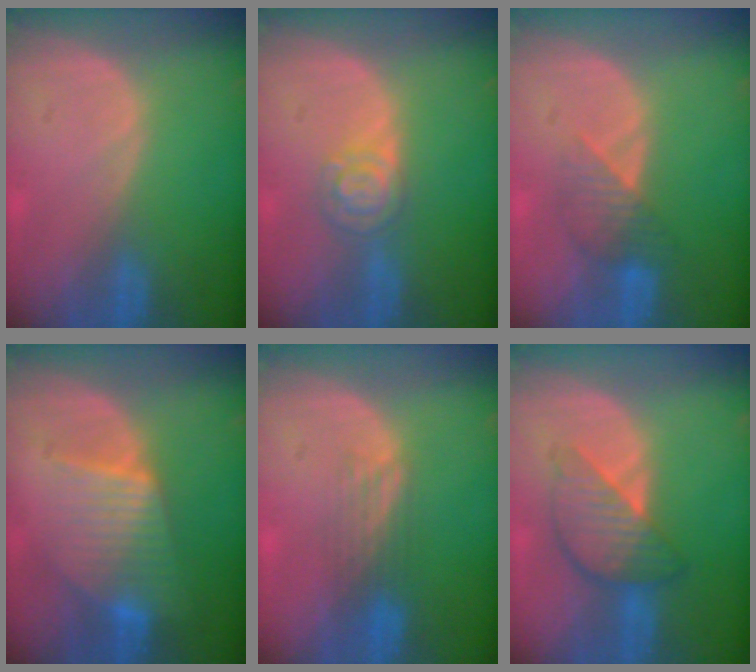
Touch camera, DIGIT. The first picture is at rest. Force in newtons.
{"total": 4.7, "press": 4.1, "slide": 2.3}
{"total": 3.9, "press": 3.7, "slide": 1.4}
{"total": 7.2, "press": 7.2, "slide": 0.3}
{"total": 4.0, "press": 3.3, "slide": 2.3}
{"total": 6.3, "press": 6.2, "slide": 0.4}